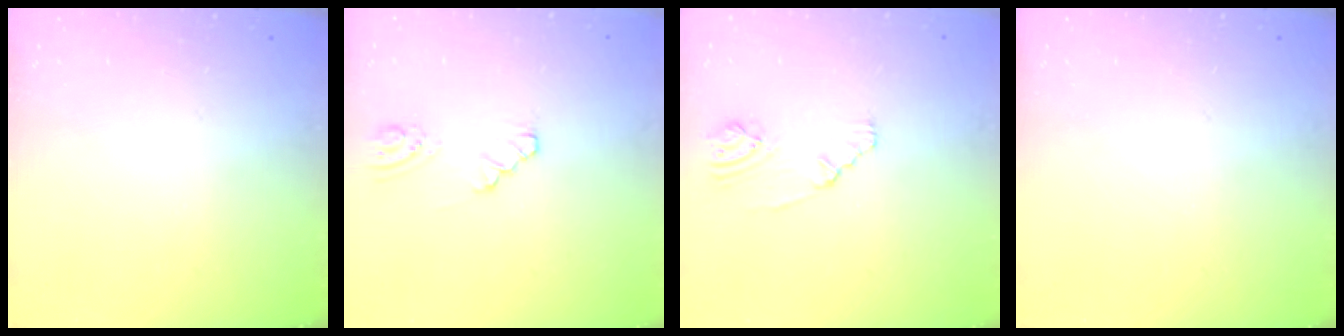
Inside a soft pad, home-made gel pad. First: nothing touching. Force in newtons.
{"total": 3.0, "press": 3.0, "slide": 0.4}
{"total": 2.7, "press": 2.6, "slide": 0.4}
{"total": 0.0}